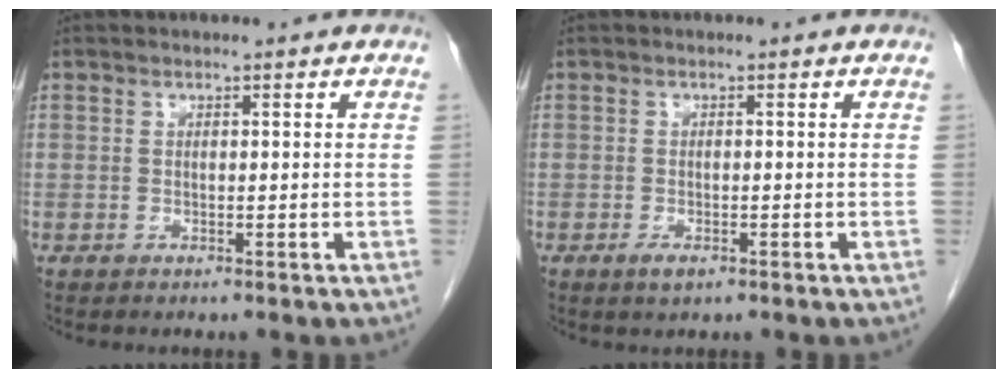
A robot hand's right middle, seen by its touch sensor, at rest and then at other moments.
{"total": 1.7, "force": [-0.9, 0.5, 1.3], "torque": [-0.027, -0.003, -0.012]}